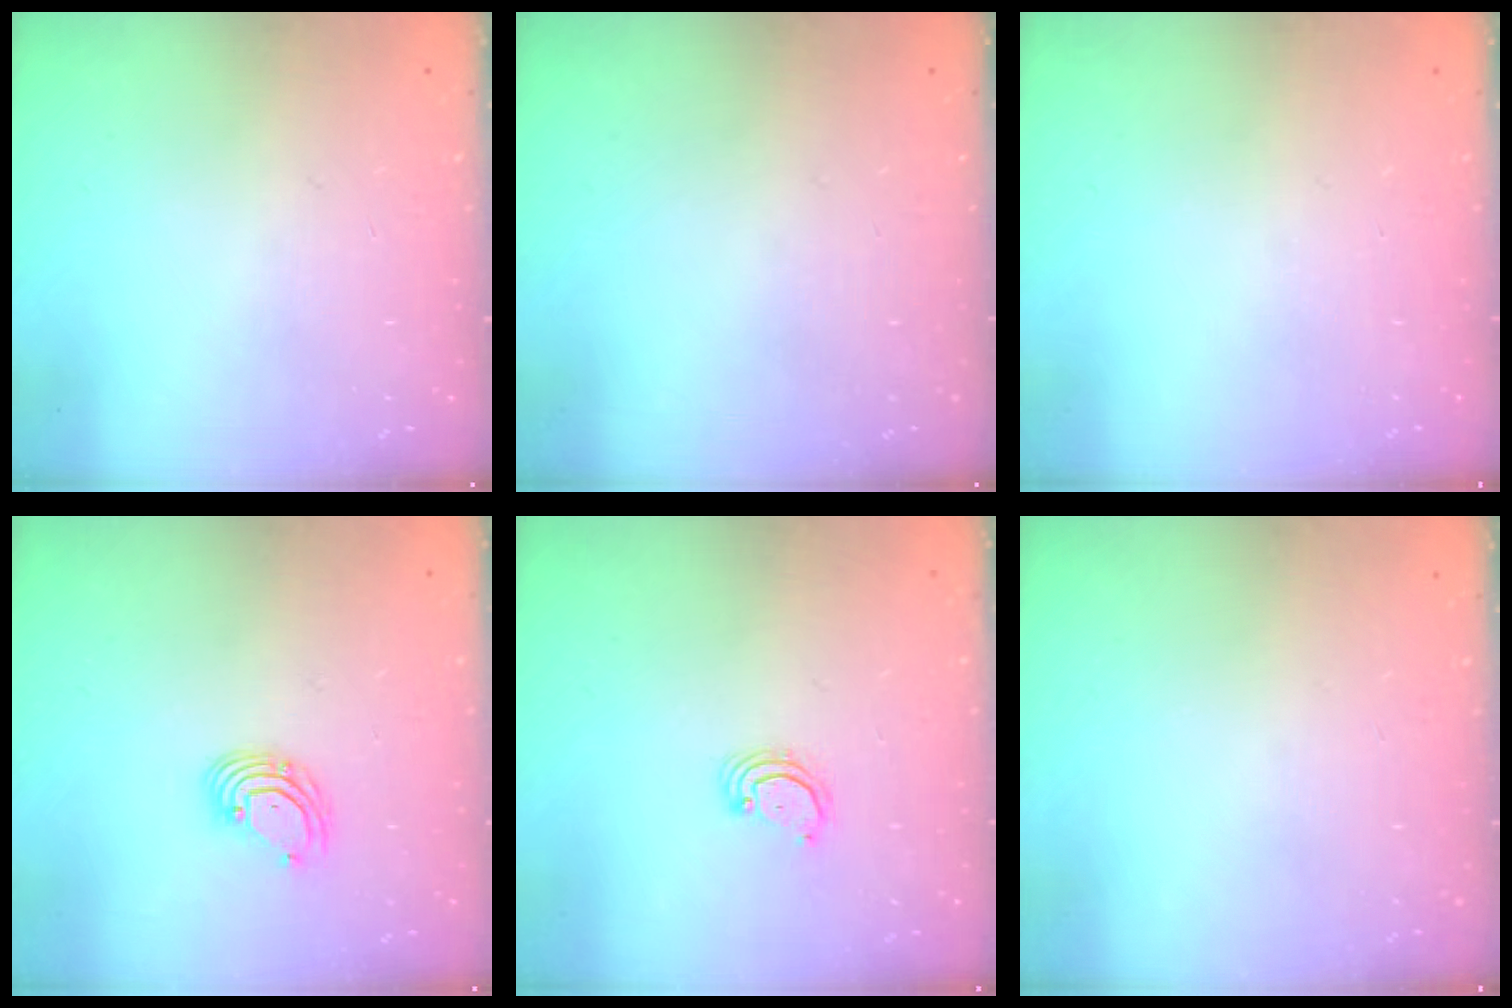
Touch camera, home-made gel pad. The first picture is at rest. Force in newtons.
{"total": 0.0}
{"total": 0.0}
{"total": 3.9, "press": 3.9, "slide": 0.6}
{"total": 2.8, "press": 2.8, "slide": 0.2}
{"total": 0.0}